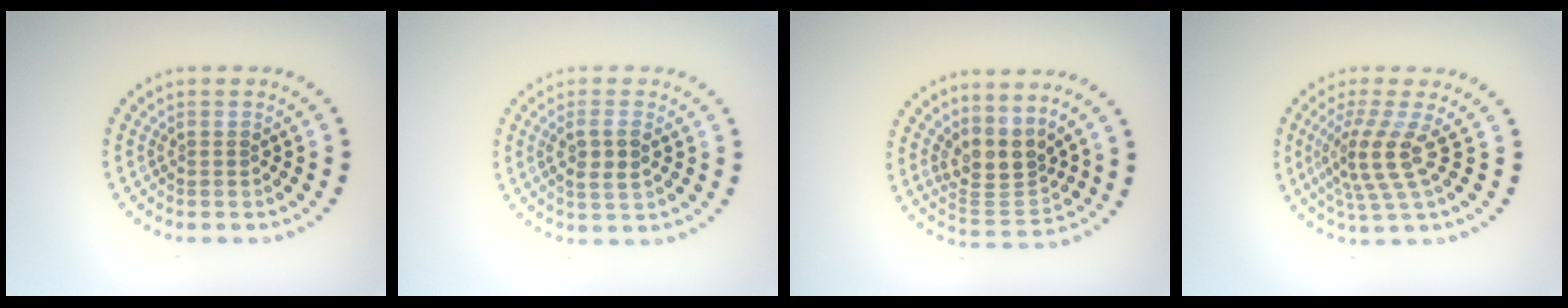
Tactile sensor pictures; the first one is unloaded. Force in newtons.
{"total": 2.4, "press": 2.3, "slide": 0.8}
{"total": 3.5, "press": 2.6, "slide": 2.3}
{"total": 3.9, "press": 2.8, "slide": 2.7}